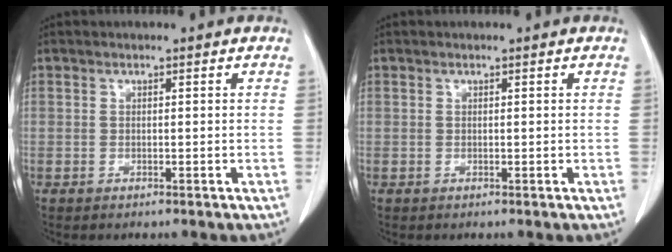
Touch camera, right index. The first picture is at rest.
{"total": 0.0}